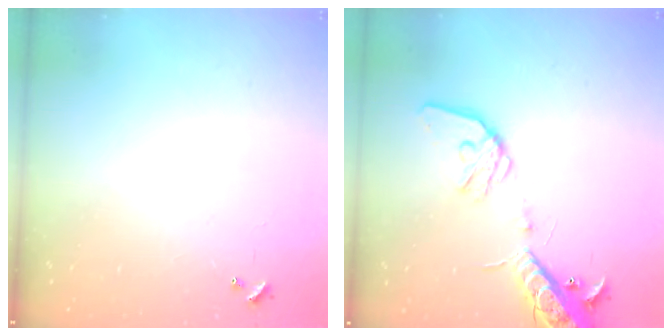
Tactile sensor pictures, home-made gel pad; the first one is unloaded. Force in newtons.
{"total": 18.9, "press": 18.6, "slide": 3.4}